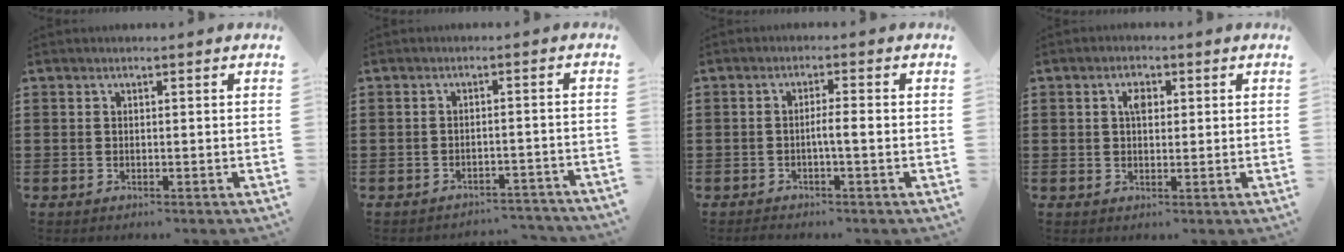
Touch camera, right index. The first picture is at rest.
{"total": 2.6, "force": [-2.6, 0.0, 0.5], "torque": [-0.014, 0.000, -0.054]}
{"total": 2.5, "force": [-0.9, 0.0, 2.3], "torque": [-0.040, -0.003, -0.017]}
{"total": 2.6, "force": [0.7, 1.4, 2.0], "torque": [-0.035, 0.006, 0.009]}